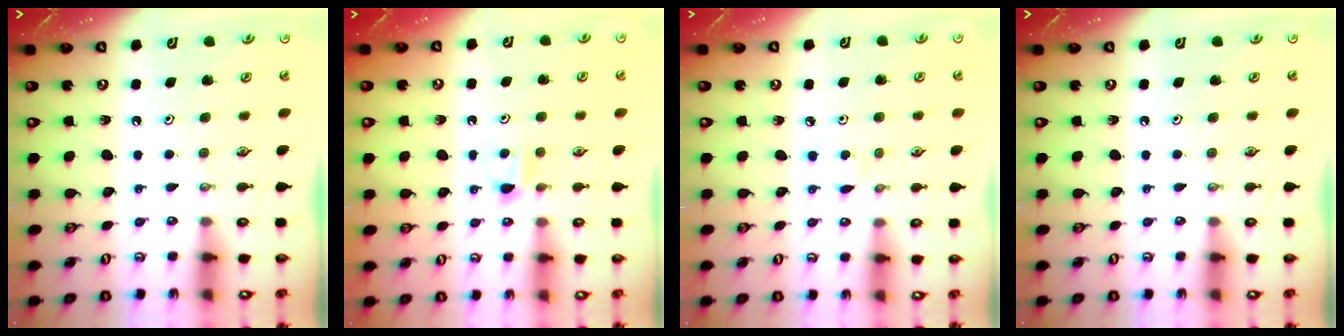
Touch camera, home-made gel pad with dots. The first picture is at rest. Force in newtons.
{"total": 4.0, "press": 4.0, "slide": 0.4}
{"total": 2.7, "press": 2.7, "slide": 0.3}
{"total": 0.0}